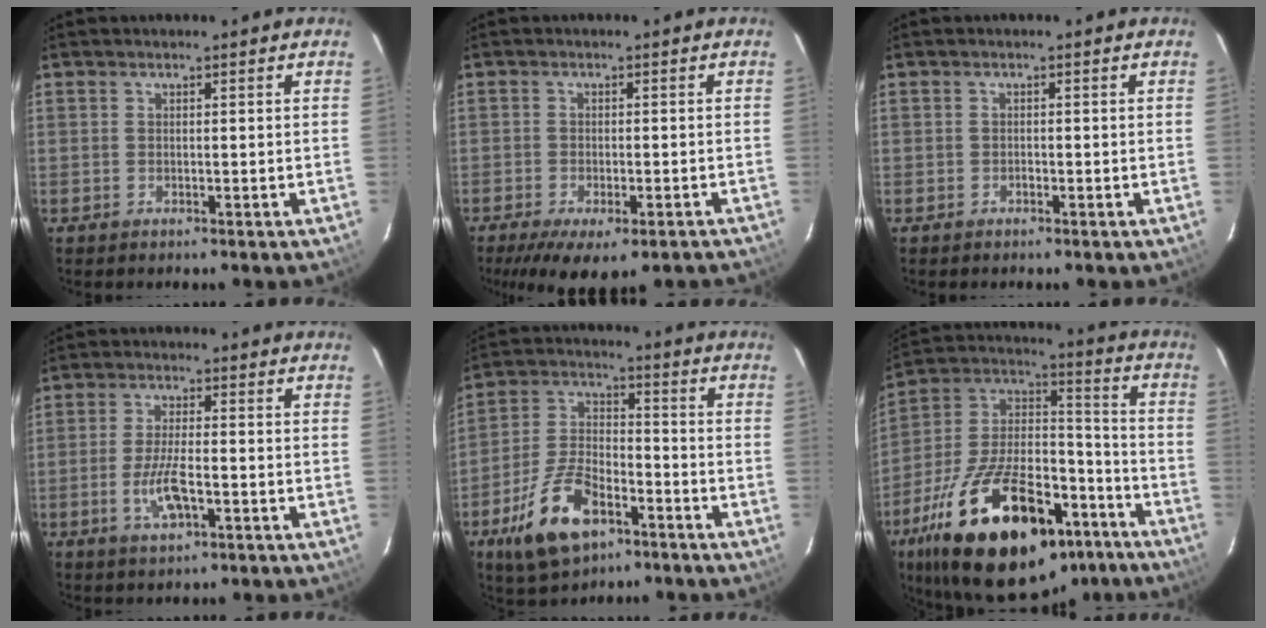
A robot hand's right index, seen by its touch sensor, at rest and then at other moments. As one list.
[{"total": 12.8, "force": [-9.4, 4.0, 7.7], "torque": [-0.149, -0.043, -0.134]}, {"total": 0.5, "force": [-0.4, 0.3, 0.0], "torque": [-0.002, 0.003, -0.006]}, {"total": 6.9, "force": [-2.4, 2.3, 6.0], "torque": [-0.125, -0.004, -0.045]}, {"total": 14.9, "force": [-8.2, 7.2, 10.1], "torque": [-0.216, 0.001, -0.146]}, {"total": 32.9, "force": [-20.6, 14.5, 21.1], "torque": [-0.381, 0.016, -0.310]}]